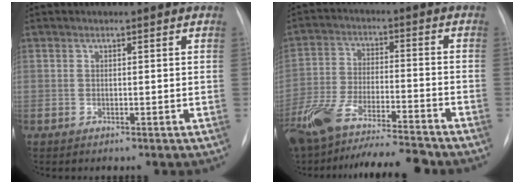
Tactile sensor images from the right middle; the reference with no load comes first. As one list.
[{"total": 18.3, "force": [-16.1, 1.8, 8.6], "torque": [-0.187, -0.019, -0.271]}]